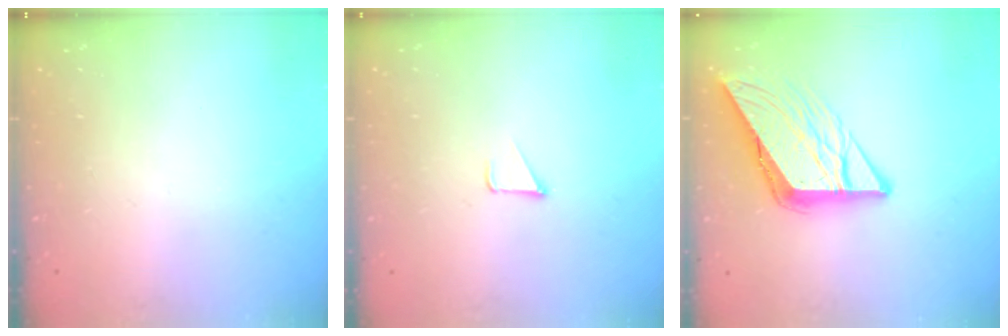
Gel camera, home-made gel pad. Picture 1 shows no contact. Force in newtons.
{"total": 1.2, "press": 1.2, "slide": 0.1}
{"total": 10.9, "press": 10.8, "slide": 1.1}